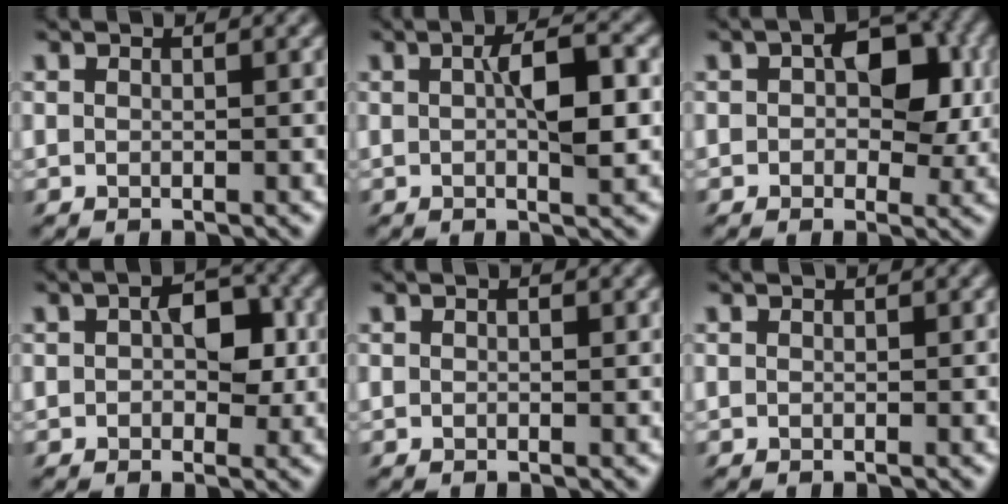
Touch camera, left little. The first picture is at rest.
{"total": 5.0, "force": [0.3, 2.1, 4.5], "torque": [-0.080, 0.005, 0.004]}
{"total": 8.3, "force": [0.7, 5.2, 6.5], "torque": [-0.108, 0.000, 0.010]}
{"total": 5.4, "force": [0.1, 3.4, 4.2], "torque": [-0.067, 0.004, -0.001]}
{"total": 0.7, "force": [-0.1, 0.5, 0.5], "torque": [-0.006, -0.001, 0.000]}
{"total": 0.6, "force": [-0.1, 0.5, 0.2], "torque": [-0.005, -0.001, -0.001]}